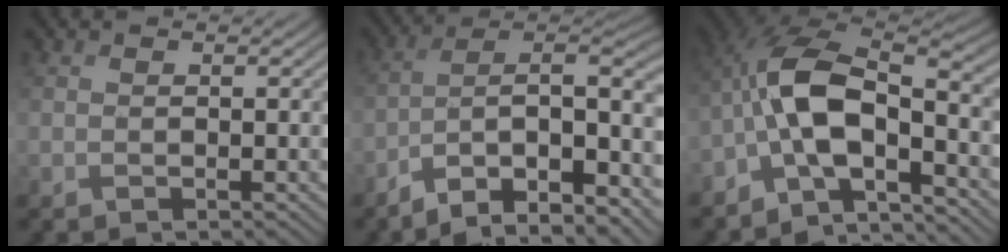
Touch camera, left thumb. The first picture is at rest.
{"total": 13.4, "force": [-6.0, 5.7, 10.5], "torque": [-0.170, -0.012, -0.101]}
{"total": 10.9, "force": [-3.9, 4.6, 9.1], "torque": [-0.170, 0.006, -0.091]}